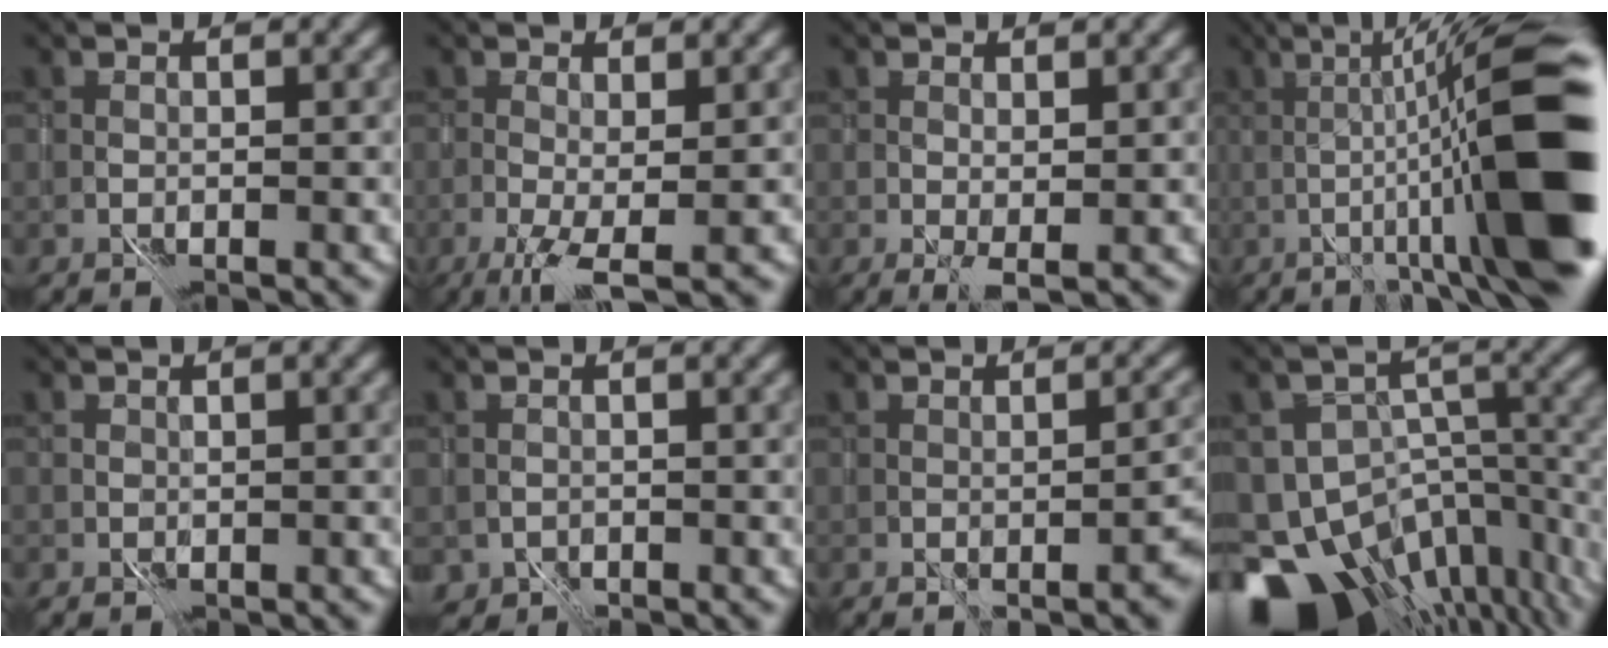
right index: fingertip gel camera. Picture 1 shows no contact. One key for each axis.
{"total": 2.9, "fx": 0.0, "fy": 0.4, "fz": 2.9, "tx": -0.050, "ty": 0.003, "tz": -0.003}
{"total": 1.4, "fx": 1.0, "fy": 0.0, "fz": 0.9, "tx": -0.020, "ty": 0.001, "tz": 0.020}
{"total": 14.2, "fx": 0.3, "fy": 2.2, "fz": 14.1, "tx": -0.171, "ty": 0.029, "tz": 0.006}
{"total": 0.9, "fx": 0.4, "fy": 0.6, "fz": 0.5, "tx": -0.004, "ty": 0.006, "tz": 0.007}
{"total": 1.3, "fx": -0.9, "fy": 1.0, "fz": 0.2, "tx": 0.001, "ty": -0.007, "tz": -0.011}
{"total": 2.1, "fx": -0.2, "fy": 0.4, "fz": 2.1, "tx": -0.021, "ty": 0.010, "tz": 0.004}
{"total": 15.6, "fx": -9.7, "fy": 9.9, "fz": 7.0, "tx": -0.130, "ty": -0.028, "tz": -0.098}